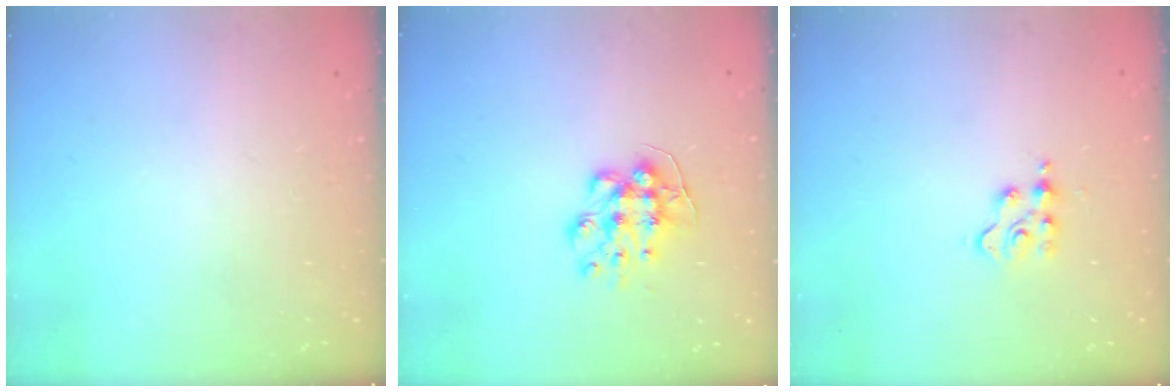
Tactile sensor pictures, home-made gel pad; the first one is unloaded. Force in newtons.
{"total": 8.9, "press": 8.9, "slide": 0.2}
{"total": 3.3, "press": 3.2, "slide": 0.5}